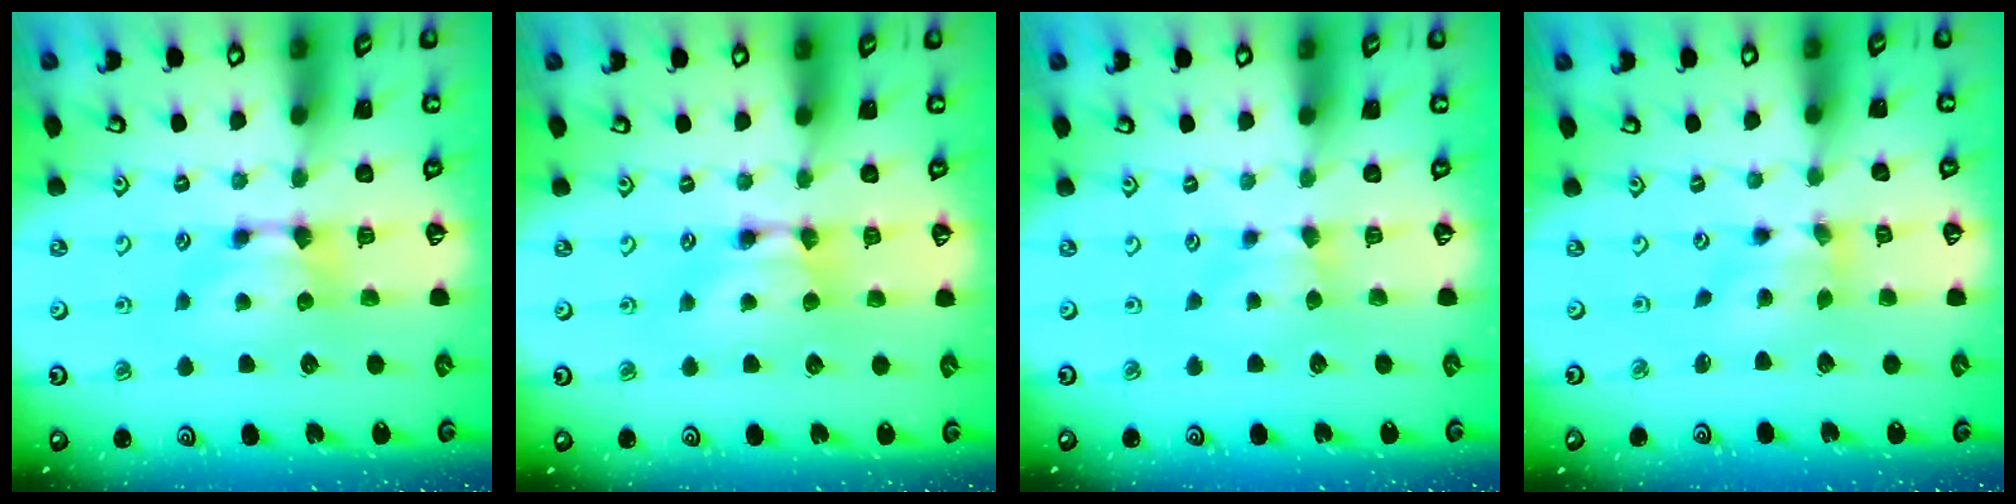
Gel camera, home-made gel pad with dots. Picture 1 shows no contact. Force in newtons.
{"total": 1.2, "press": 1.2, "slide": 0.2}
{"total": 1.7, "press": 1.6, "slide": 0.4}
{"total": 2.3, "press": 2.0, "slide": 1.2}